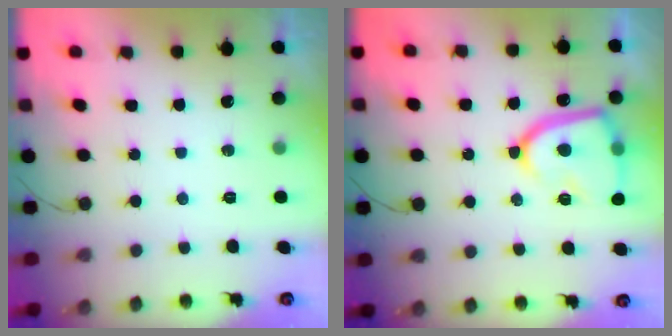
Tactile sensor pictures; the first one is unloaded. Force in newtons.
{"total": 16.6, "press": 16.5, "slide": 1.5}